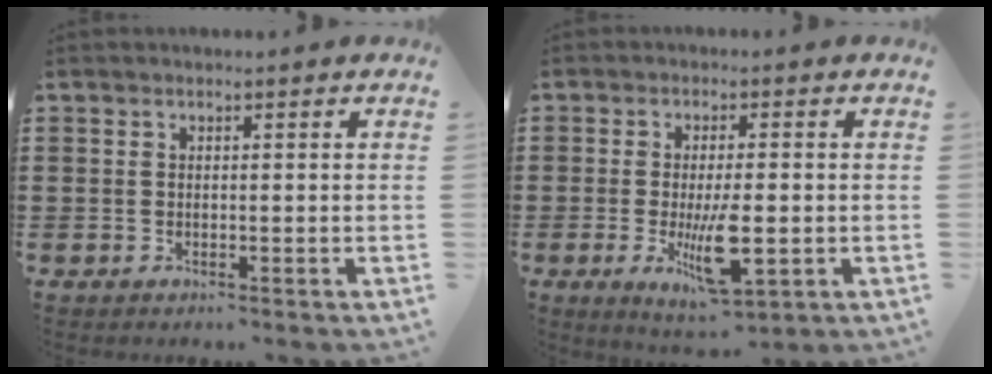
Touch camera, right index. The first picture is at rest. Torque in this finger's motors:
{"motor_torque": [1.58, -0.18, 0.81, 0.13]}